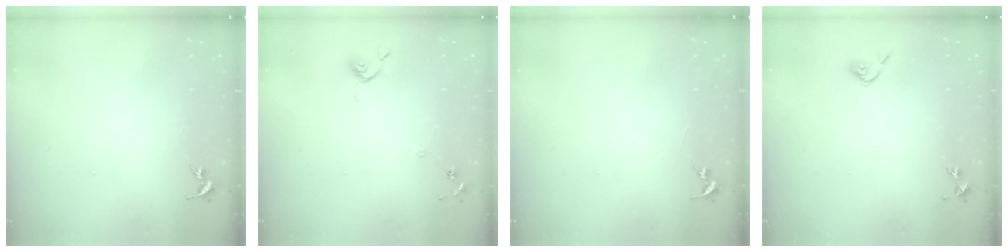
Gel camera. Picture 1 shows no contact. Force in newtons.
{"total": 6.9, "press": 6.9, "slide": 0.6}
{"total": 0.0}
{"total": 3.7, "press": 3.7, "slide": 0.7}